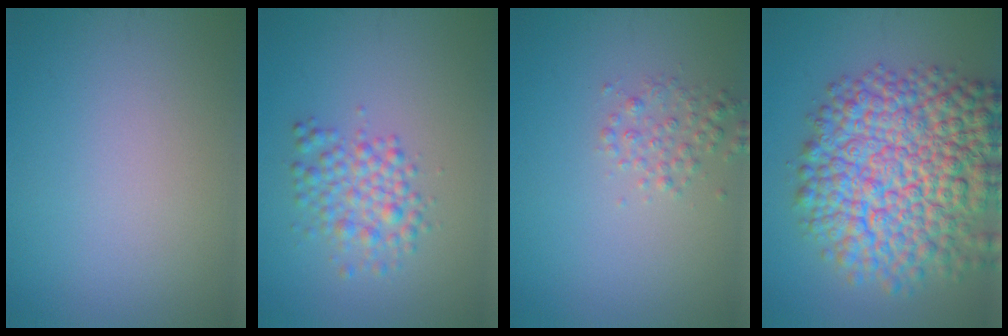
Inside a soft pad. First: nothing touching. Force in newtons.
{"total": 3.3, "press": 3.3, "slide": 0.1}
{"total": 1.8, "press": 1.8, "slide": 0.0}
{"total": 13.3, "press": 13.3, "slide": 0.5}